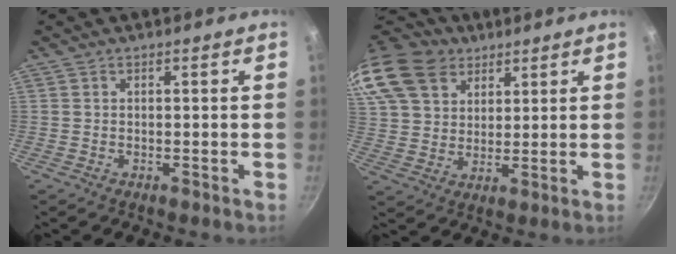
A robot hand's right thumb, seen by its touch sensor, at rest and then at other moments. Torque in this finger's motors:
{"motor_torque": [-0.15, 3.06, 0.57, -0.37, 0.16]}